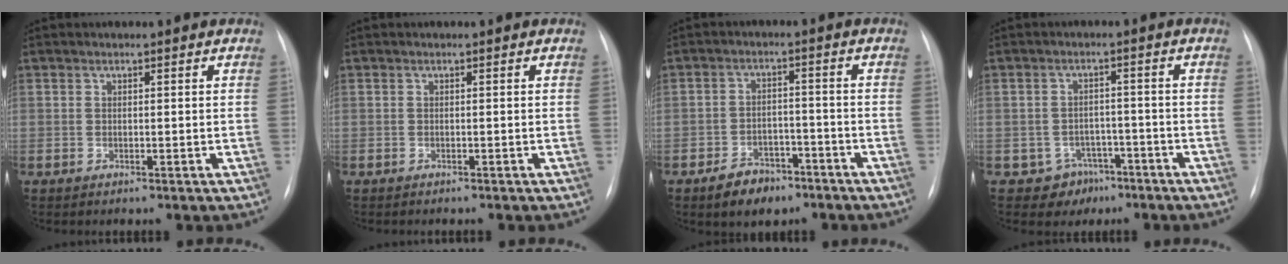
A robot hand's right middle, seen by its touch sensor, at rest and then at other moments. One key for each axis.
{"total": 0.8, "fx": -0.7, "fy": 0.2, "fz": 0.3, "tx": -0.004, "ty": 0.000, "tz": -0.008}
{"total": 6.3, "fx": -4.3, "fy": 3.6, "fz": 2.8, "tx": -0.051, "ty": 0.005, "tz": -0.065}
{"total": 4.8, "fx": -2.8, "fy": 3.9, "fz": 0.1, "tx": 0.007, "ty": 0.015, "tz": -0.034}